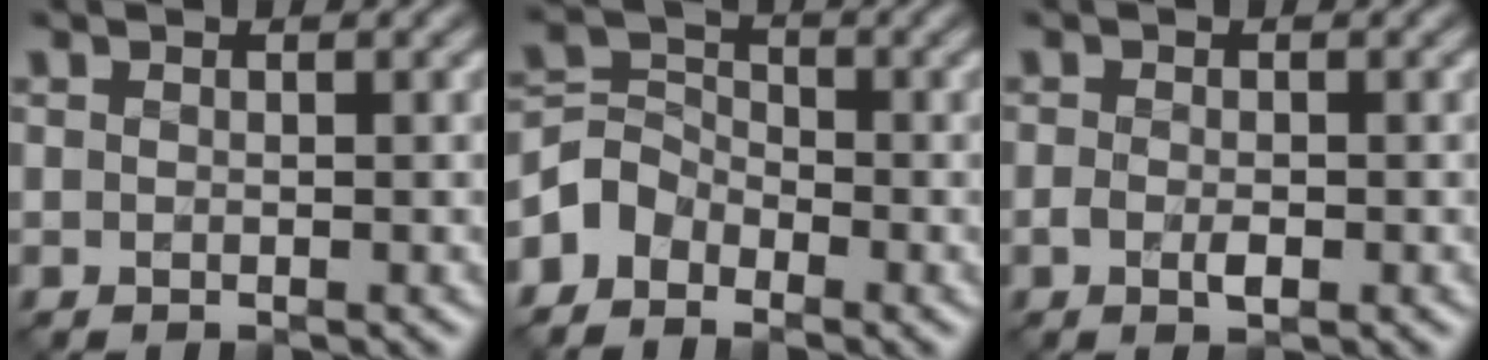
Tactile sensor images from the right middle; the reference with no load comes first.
{"total": 3.1, "force": [-2.1, 2.2, 0.8], "torque": [-0.017, 0.008, -0.053]}
{"total": 1.6, "force": [-0.5, 0.8, 1.3], "torque": [-0.026, -0.003, -0.010]}